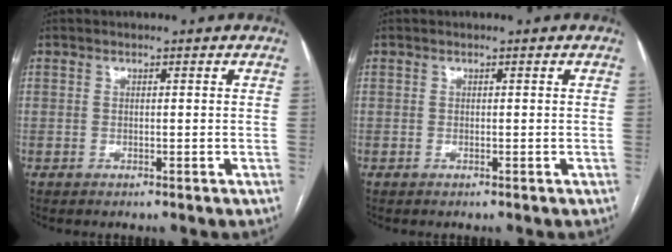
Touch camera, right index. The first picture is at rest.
{"total": 0.0}